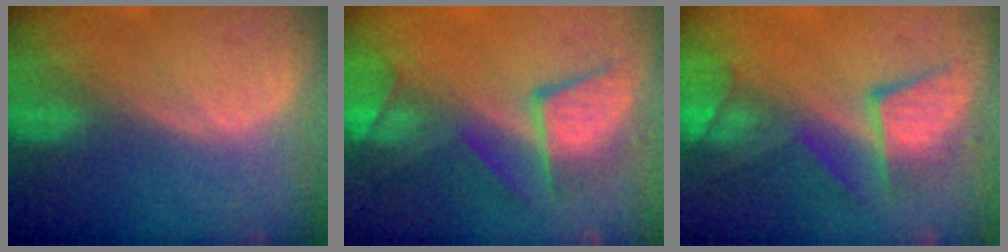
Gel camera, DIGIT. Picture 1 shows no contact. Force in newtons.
{"total": 9.7, "press": 8.6, "slide": 4.6}
{"total": 9.8, "press": 8.5, "slide": 5.0}